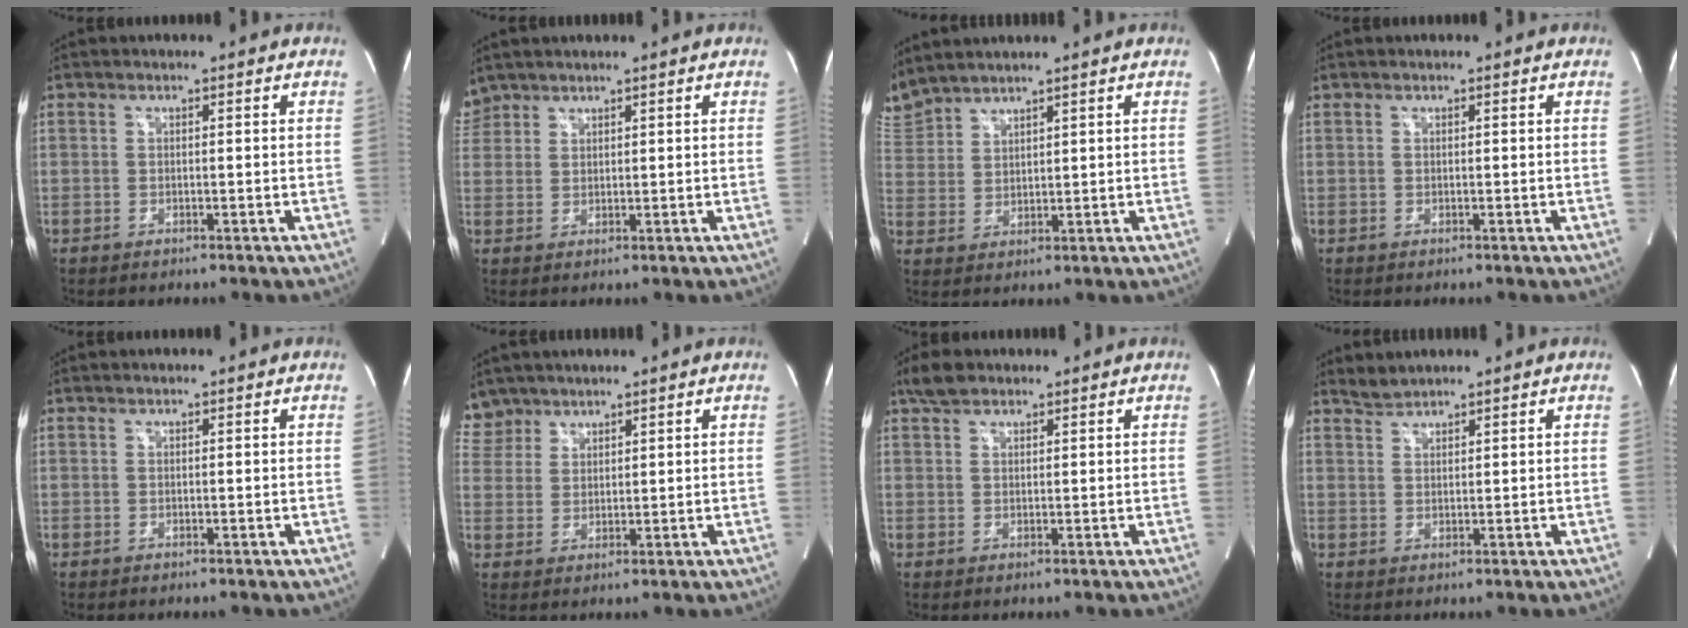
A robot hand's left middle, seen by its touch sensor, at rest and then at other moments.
{"total": 3.4, "force": [3.1, 1.5, 0.0], "torque": [-0.004, 0.017, 0.066]}
{"total": 6.3, "force": [6.1, 0.7, 1.2], "torque": [-0.045, 0.020, 0.132]}
{"total": 0.0}
{"total": 0.0}
{"total": 4.7, "force": [4.1, 2.4, -0.4], "torque": [0.013, 0.009, 0.086]}
{"total": 2.9, "force": [2.3, 1.5, 1.1], "torque": [-0.028, 0.010, 0.044]}
{"total": 1.8, "force": [1.8, -0.2, -0.3], "torque": [-0.002, 0.002, 0.042]}